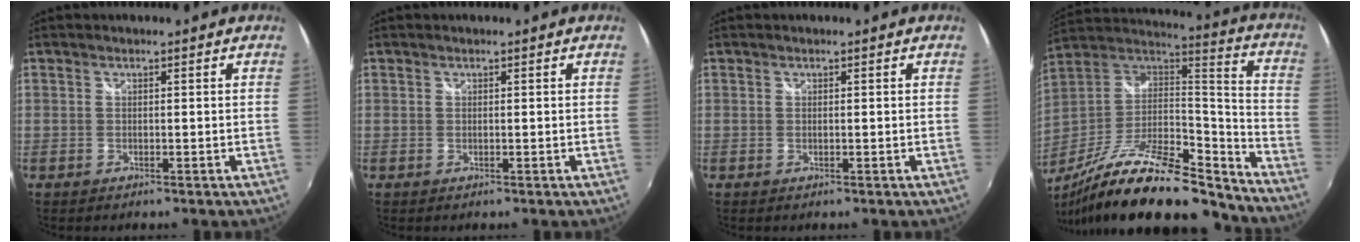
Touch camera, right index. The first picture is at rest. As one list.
[{"total": 0.0}, {"total": 0.0}, {"total": 26.4, "force": [-19.5, 7.5, 16.3], "torque": [-0.277, -0.027, -0.320]}]